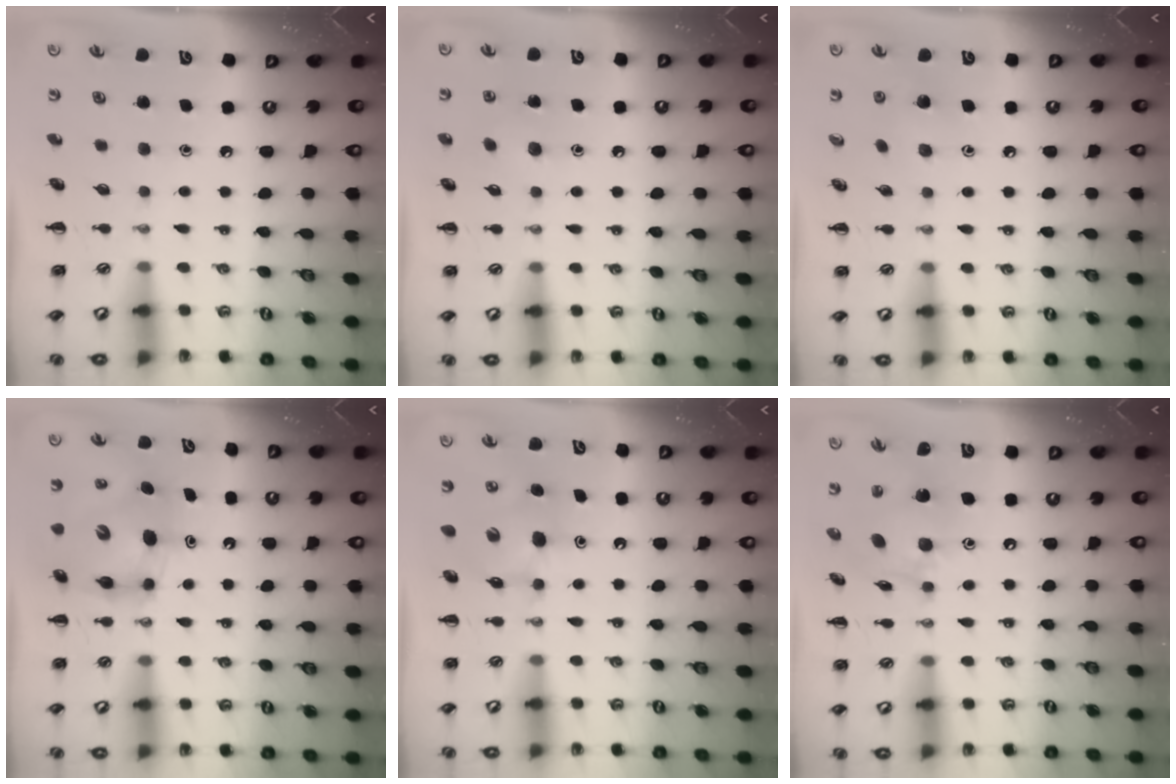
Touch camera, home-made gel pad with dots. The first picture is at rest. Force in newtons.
{"total": 5.4, "press": 5.2, "slide": 1.5}
{"total": 5.0, "press": 4.9, "slide": 0.7}
{"total": 6.6, "press": 6.5, "slide": 0.9}
{"total": 6.2, "press": 6.2, "slide": 0.8}
{"total": 10.4, "press": 10.3, "slide": 0.9}